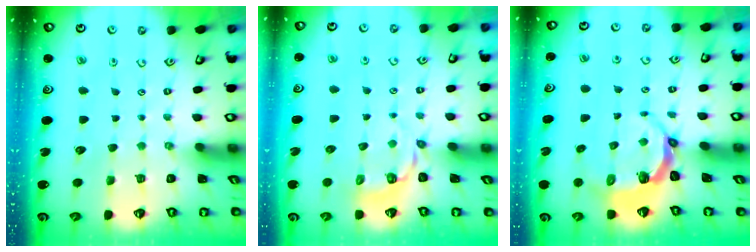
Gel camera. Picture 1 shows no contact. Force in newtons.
{"total": 3.8, "press": 2.8, "slide": 2.5}
{"total": 4.5, "press": 3.2, "slide": 3.2}